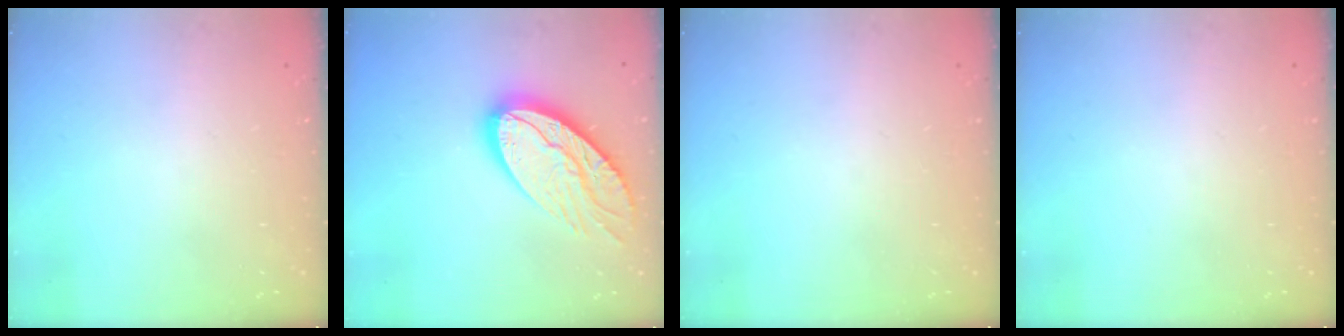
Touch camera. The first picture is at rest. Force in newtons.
{"total": 18.3, "press": 18.3, "slide": 1.5}
{"total": 0.0}
{"total": 0.0}